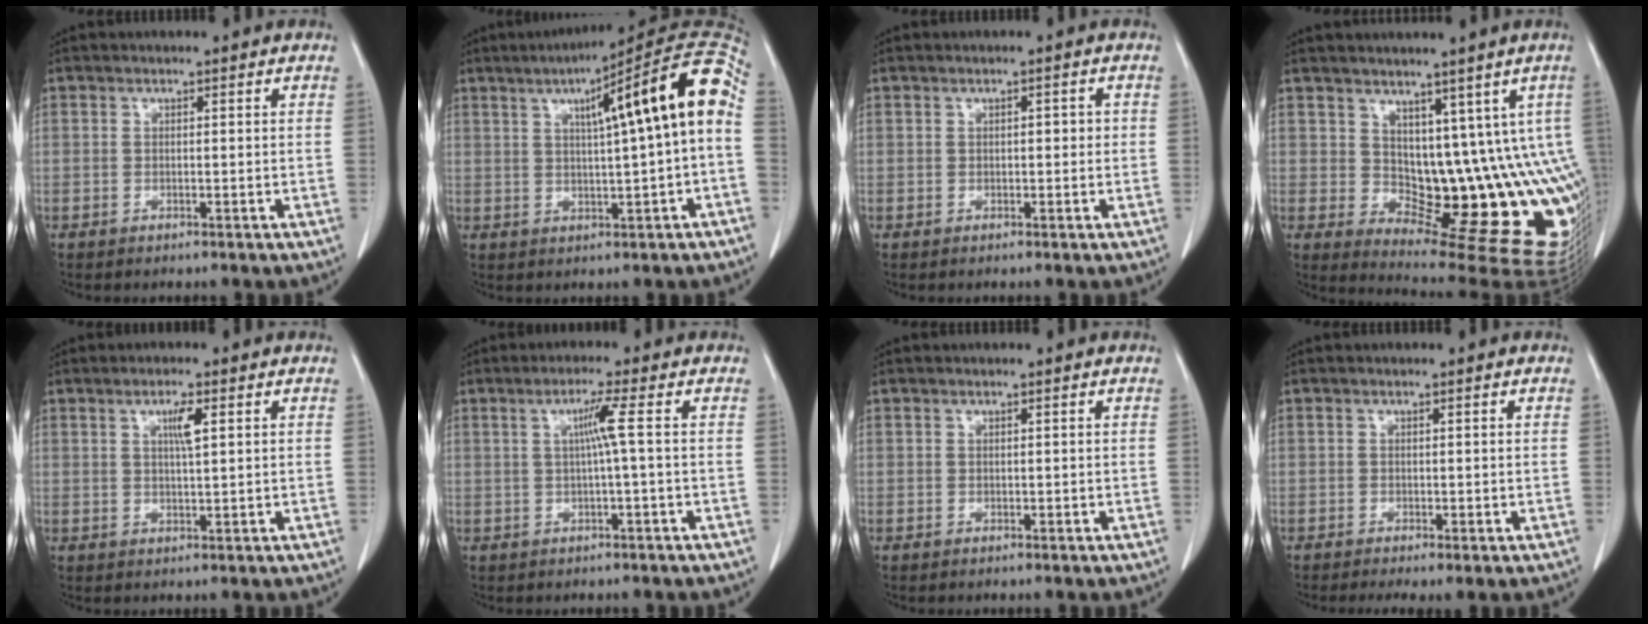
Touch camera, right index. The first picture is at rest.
{"total": 15.5, "force": [2.8, 0.5, 15.2], "torque": [-0.211, 0.040, 0.035]}
{"total": 1.4, "force": [0.1, 0.8, 1.1], "torque": [-0.012, 0.009, 0.003]}
{"total": 14.4, "force": [2.8, 7.2, 12.1], "torque": [-0.140, -0.004, 0.059]}
{"total": 3.1, "force": [1.3, 0.3, 2.8], "torque": [-0.050, 0.000, 0.023]}
{"total": 3.4, "force": [0.5, -0.9, 3.3], "torque": [-0.064, 0.004, 0.011]}
{"total": 0.0}
{"total": 2.6, "force": [-0.8, 0.7, 2.3], "torque": [-0.040, -0.005, -0.007]}